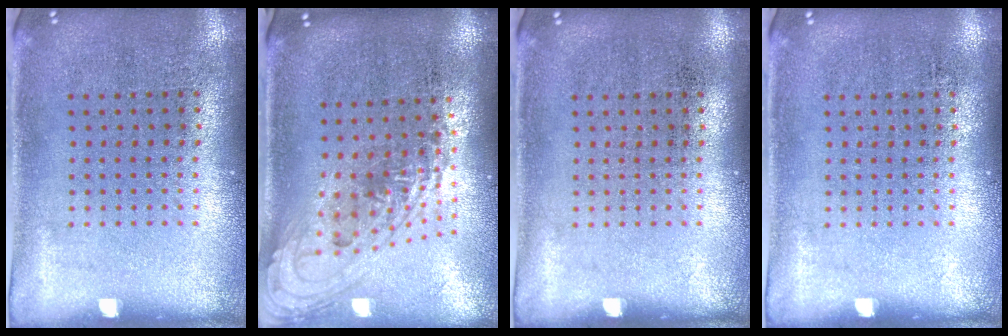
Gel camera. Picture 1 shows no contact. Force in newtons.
{"total": 1.5, "press": 1.2, "slide": 1.0}
{"total": 0.0}
{"total": 0.0}